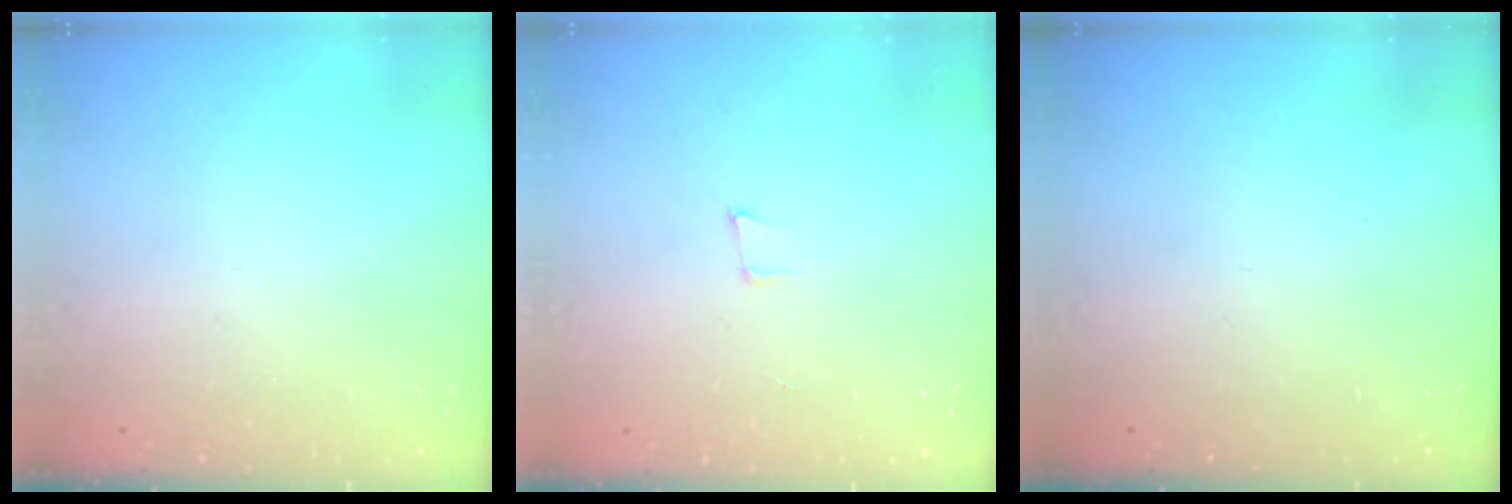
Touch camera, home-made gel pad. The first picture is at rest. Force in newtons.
{"total": 4.1, "press": 3.2, "slide": 2.7}
{"total": 0.0}